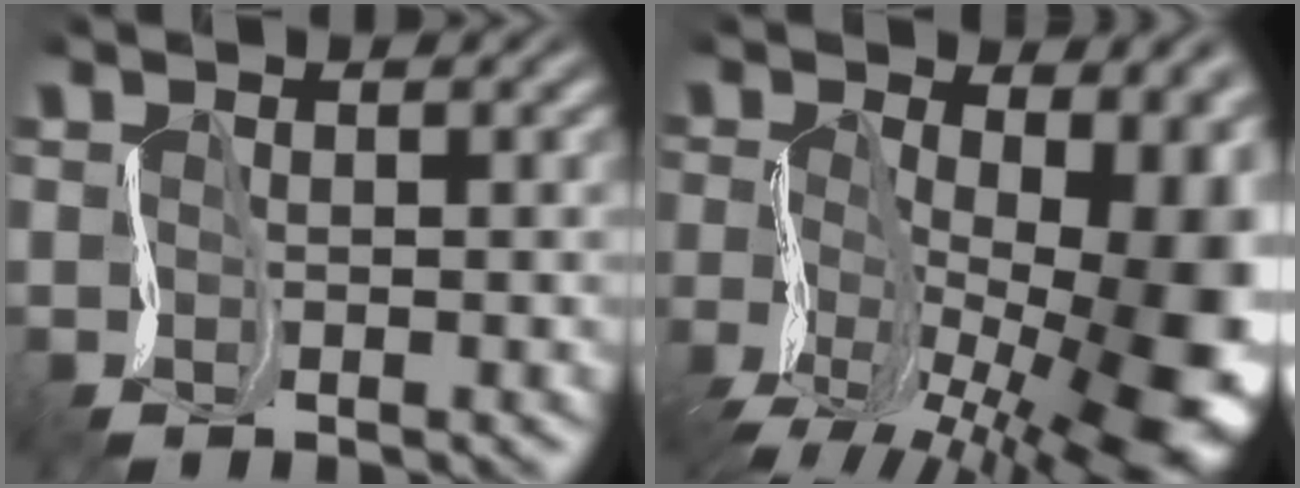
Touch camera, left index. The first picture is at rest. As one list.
[{"total": 17.8, "force": [-4.3, 9.8, 14.3], "torque": [-0.210, -0.011, -0.050]}]